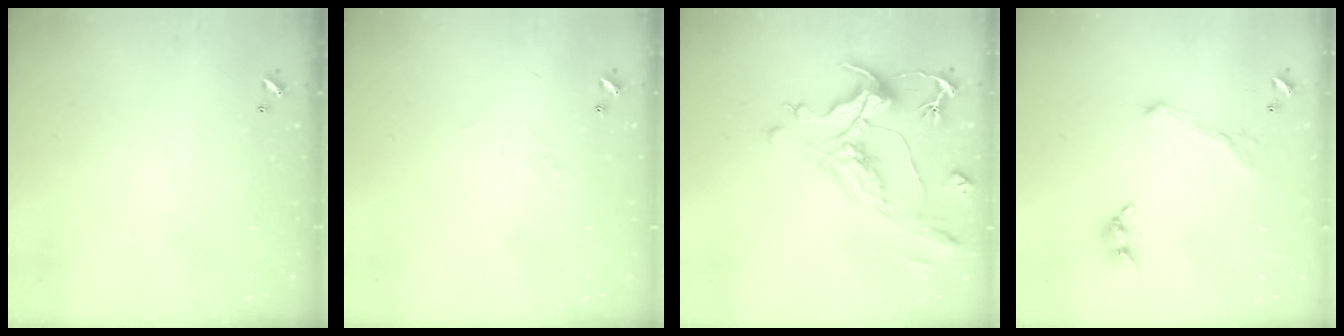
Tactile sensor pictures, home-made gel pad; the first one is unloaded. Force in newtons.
{"total": 1.5, "press": 1.4, "slide": 0.5}
{"total": 1.9, "press": 0.9, "slide": 1.6}
{"total": 2.1, "press": 2.0, "slide": 0.7}